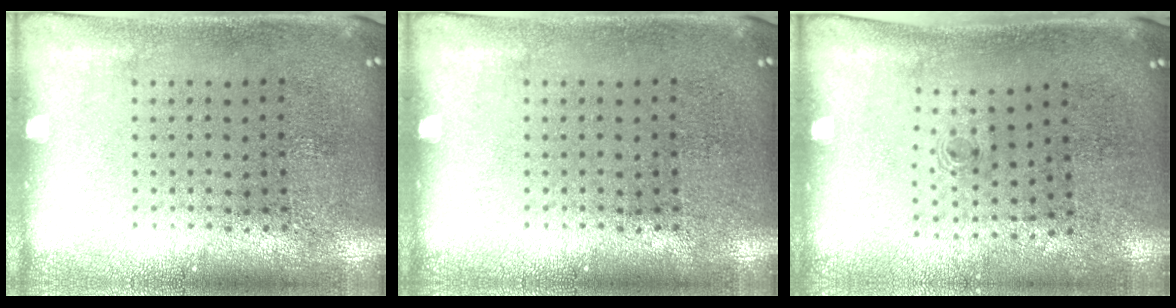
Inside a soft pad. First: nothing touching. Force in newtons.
{"total": 0.0}
{"total": 0.6, "press": 0.3, "slide": 0.5}